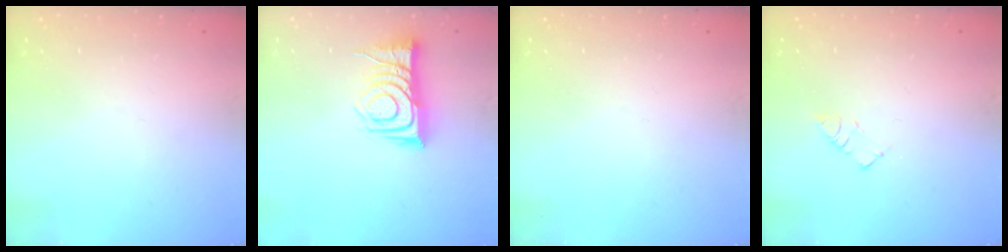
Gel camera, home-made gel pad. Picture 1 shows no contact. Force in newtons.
{"total": 11.9, "press": 11.9, "slide": 0.6}
{"total": 0.0}
{"total": 3.4, "press": 3.4, "slide": 0.2}